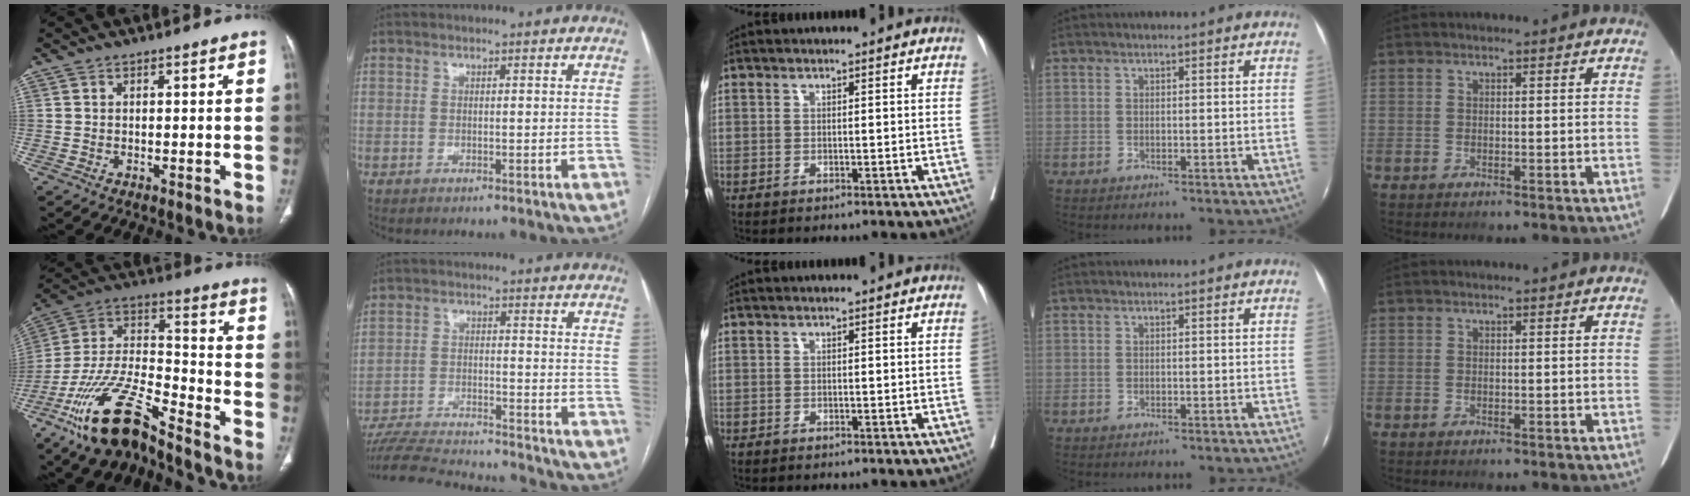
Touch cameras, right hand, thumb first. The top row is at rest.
{"thumb": {"total": 19.1, "force": [-13.5, 5.7, 12.2], "torque": [-0.242, 0.071, -0.250]}, "index": {"total": 15.7, "force": [-14.8, 1.8, 4.9], "torque": [-0.094, -0.006, -0.229]}}